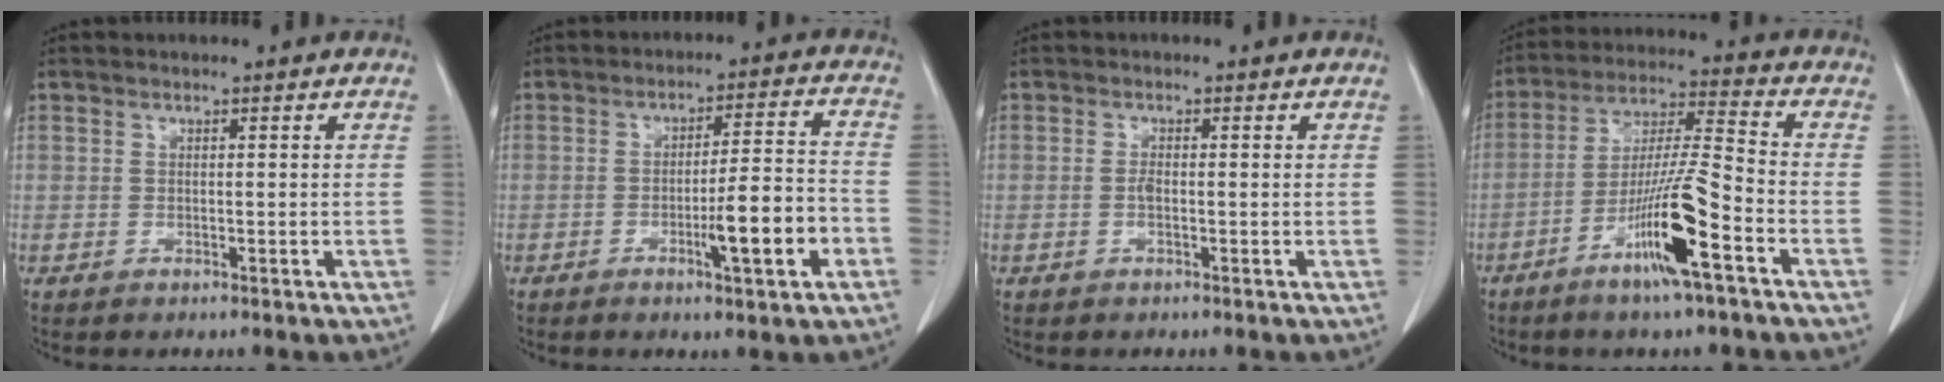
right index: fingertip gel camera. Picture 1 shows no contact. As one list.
[{"total": 9.1, "force": [-3.4, 0.5, 8.4], "torque": [-0.129, 0.004, -0.050]}, {"total": 1.1, "force": [-0.3, 0.3, 1.0], "torque": [-0.023, 0.002, -0.006]}, {"total": 12.5, "force": [-6.1, -0.3, 10.9], "torque": [-0.210, -0.008, -0.115]}]